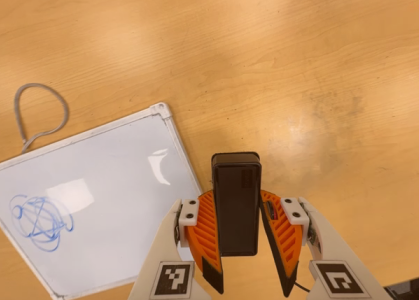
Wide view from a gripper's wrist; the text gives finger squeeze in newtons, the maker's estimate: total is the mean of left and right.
{"total": 5.4, "left": 5.1, "right": 5.7}